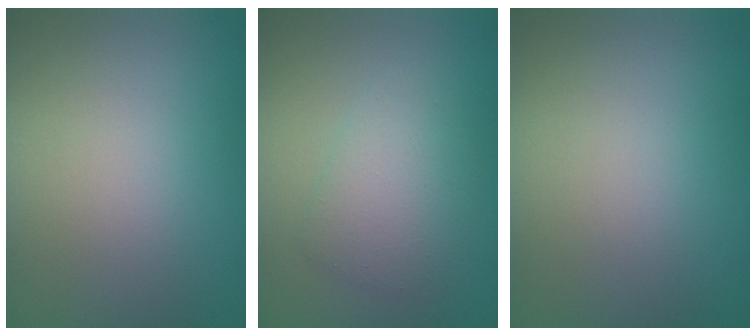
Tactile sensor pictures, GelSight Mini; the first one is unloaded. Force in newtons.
{"total": 2.8, "press": 2.8, "slide": 0.2}
{"total": 0.0}